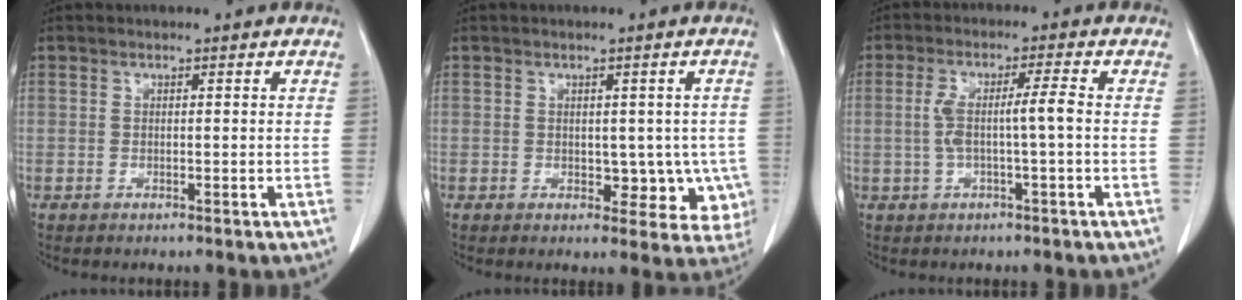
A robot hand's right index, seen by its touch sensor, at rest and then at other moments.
{"total": 6.4, "force": [-0.8, 4.3, 4.7], "torque": [-0.028, 0.012, 0.000]}
{"total": 5.2, "force": [-0.3, 0.0, 5.2], "torque": [-0.105, 0.016, -0.003]}